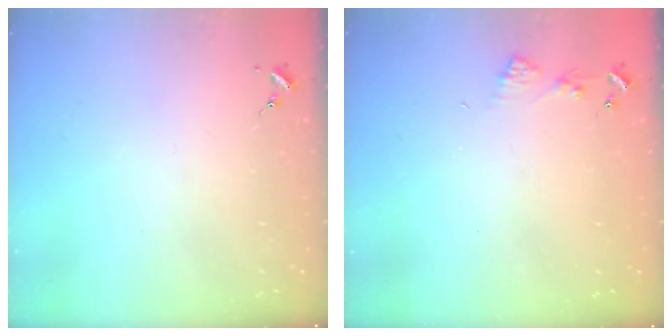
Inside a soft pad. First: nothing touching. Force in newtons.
{"total": 4.5, "press": 4.5, "slide": 0.5}